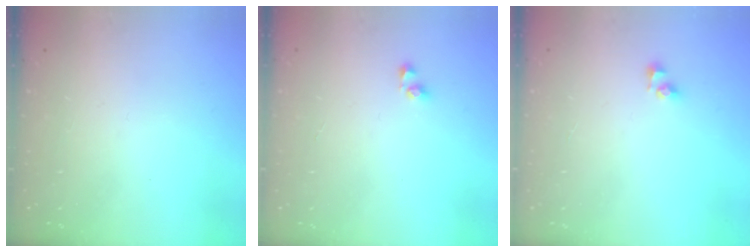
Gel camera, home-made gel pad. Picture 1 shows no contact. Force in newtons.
{"total": 2.9, "press": 2.9, "slide": 0.2}
{"total": 3.8, "press": 3.8, "slide": 0.2}